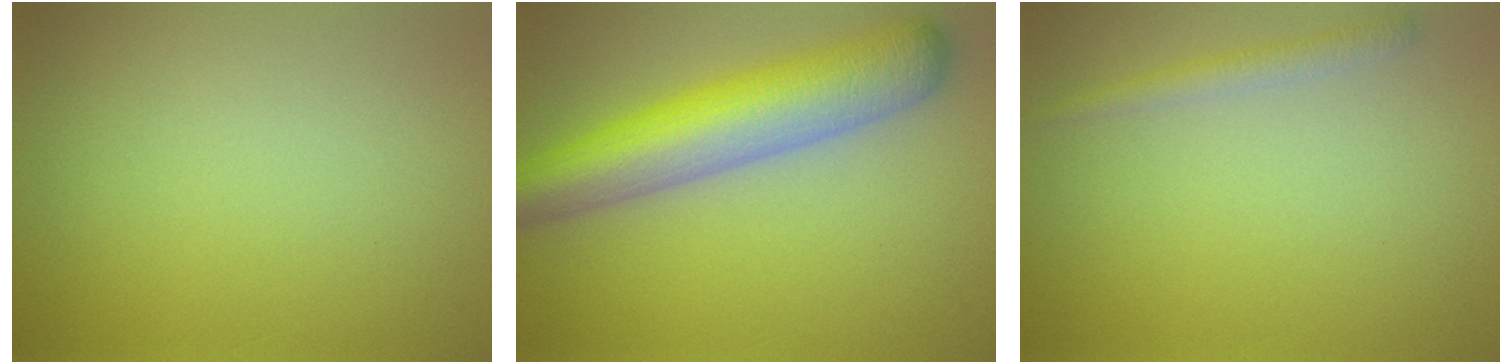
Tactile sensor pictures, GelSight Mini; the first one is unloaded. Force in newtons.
{"total": 8.1, "press": 8.1, "slide": 0.3}
{"total": 1.4, "press": 1.4, "slide": 0.1}